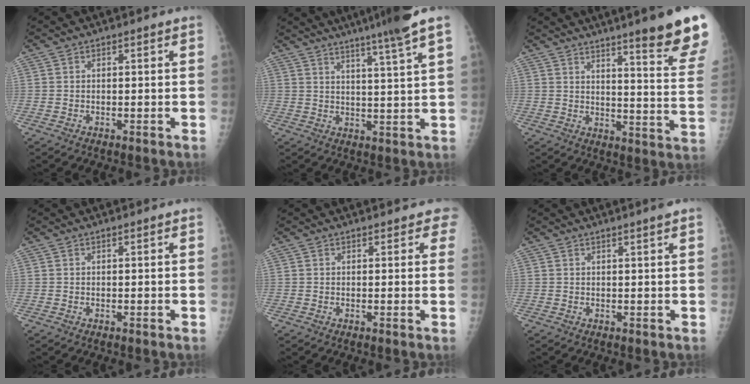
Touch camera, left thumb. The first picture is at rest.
{"total": 11.3, "force": [8.2, -1.5, 7.6], "torque": [-0.112, -0.035, 0.109]}
{"total": 17.4, "force": [12.5, 1.0, 12.0], "torque": [-0.126, -0.078, 0.157]}
{"total": 0.0}
{"total": 2.5, "force": [2.0, 1.3, 0.9], "torque": [0.020, -0.005, 0.008]}
{"total": 1.5, "force": [1.0, -0.4, 1.0], "torque": [-0.018, -0.005, 0.019]}